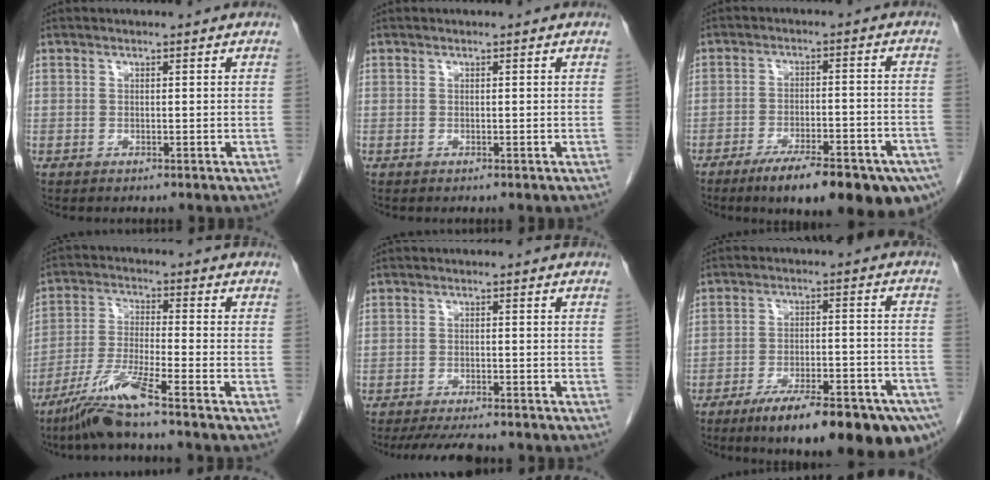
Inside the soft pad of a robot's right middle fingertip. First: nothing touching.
{"total": 0.0}
{"total": 18.0, "force": [-12.3, 4.0, 12.6], "torque": [-0.117, 0.001, -0.170]}
{"total": 8.2, "force": [-6.1, -1.0, 5.5], "torque": [-0.113, -0.033, -0.123]}
{"total": 7.3, "force": [-6.4, 0.9, 3.2], "torque": [-0.046, -0.016, -0.098]}
{"total": 20.1, "force": [-13.8, 3.8, 14.2], "torque": [-0.139, 0.006, -0.196]}